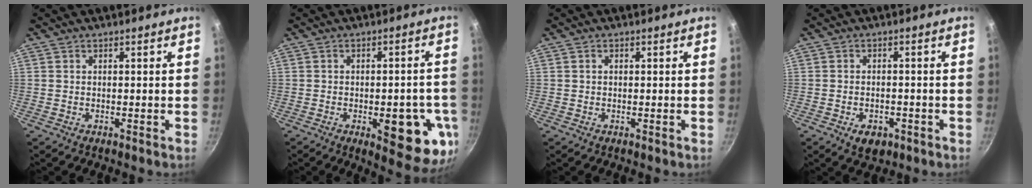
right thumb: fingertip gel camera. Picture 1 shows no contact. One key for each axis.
{"total": 13.7, "fx": -4.0, "fy": 5.3, "fz": 12.0, "tx": -0.107, "ty": 0.004, "tz": -0.045}
{"total": 0.6, "fx": 0.1, "fy": 0.5, "fz": 0.3, "tx": -0.005, "ty": 0.004, "tz": 0.002}
{"total": 4.4, "fx": -2.1, "fy": 2.8, "fz": 2.7, "tx": -0.033, "ty": 0.012, "tz": -0.022}